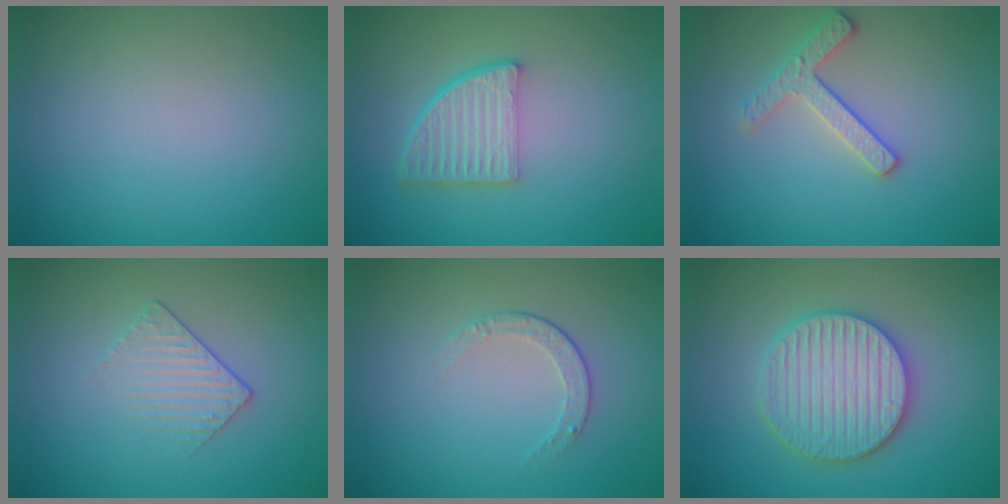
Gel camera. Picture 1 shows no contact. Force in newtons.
{"total": 4.5, "press": 3.2, "slide": 3.2}
{"total": 2.5, "press": 2.5, "slide": 0.3}
{"total": 1.5, "press": 1.0, "slide": 1.1}
{"total": 1.6, "press": 1.2, "slide": 1.1}
{"total": 5.2, "press": 5.1, "slide": 1.1}